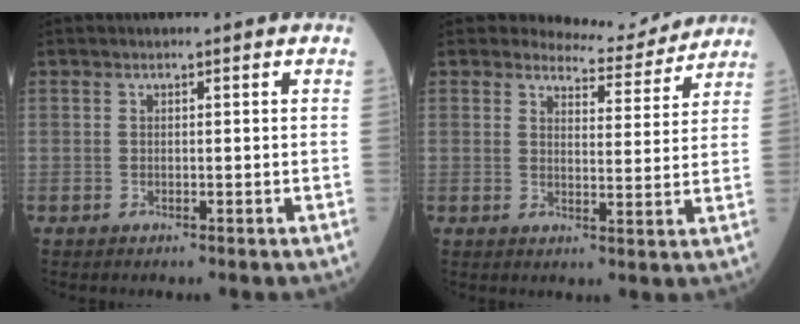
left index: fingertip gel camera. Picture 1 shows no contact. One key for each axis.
{"total": 6.3, "fx": 6.1, "fy": 1.1, "fz": -0.6, "tx": 0.004, "ty": -0.011, "tz": 0.076}